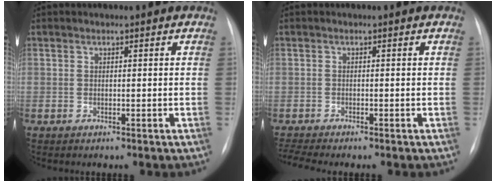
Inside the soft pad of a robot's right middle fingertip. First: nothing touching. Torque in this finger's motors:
{"motor_torque": [0.40, -0.34, 0.00, 0.01]}